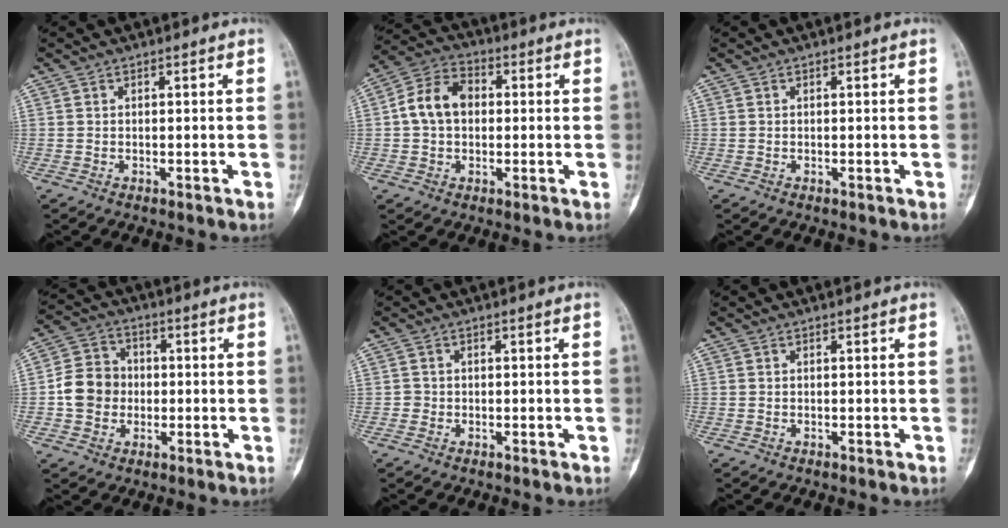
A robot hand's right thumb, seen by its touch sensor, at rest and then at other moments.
{"total": 9.3, "force": [0.6, 6.9, 6.3], "torque": [-0.109, 0.028, 0.003]}
{"total": 0.0}
{"total": 8.9, "force": [-0.9, 7.9, 4.0], "torque": [-0.049, 0.021, -0.024]}
{"total": 1.1, "force": [-0.3, 1.0, 0.1], "torque": [0.006, 0.006, -0.008]}
{"total": 0.0}